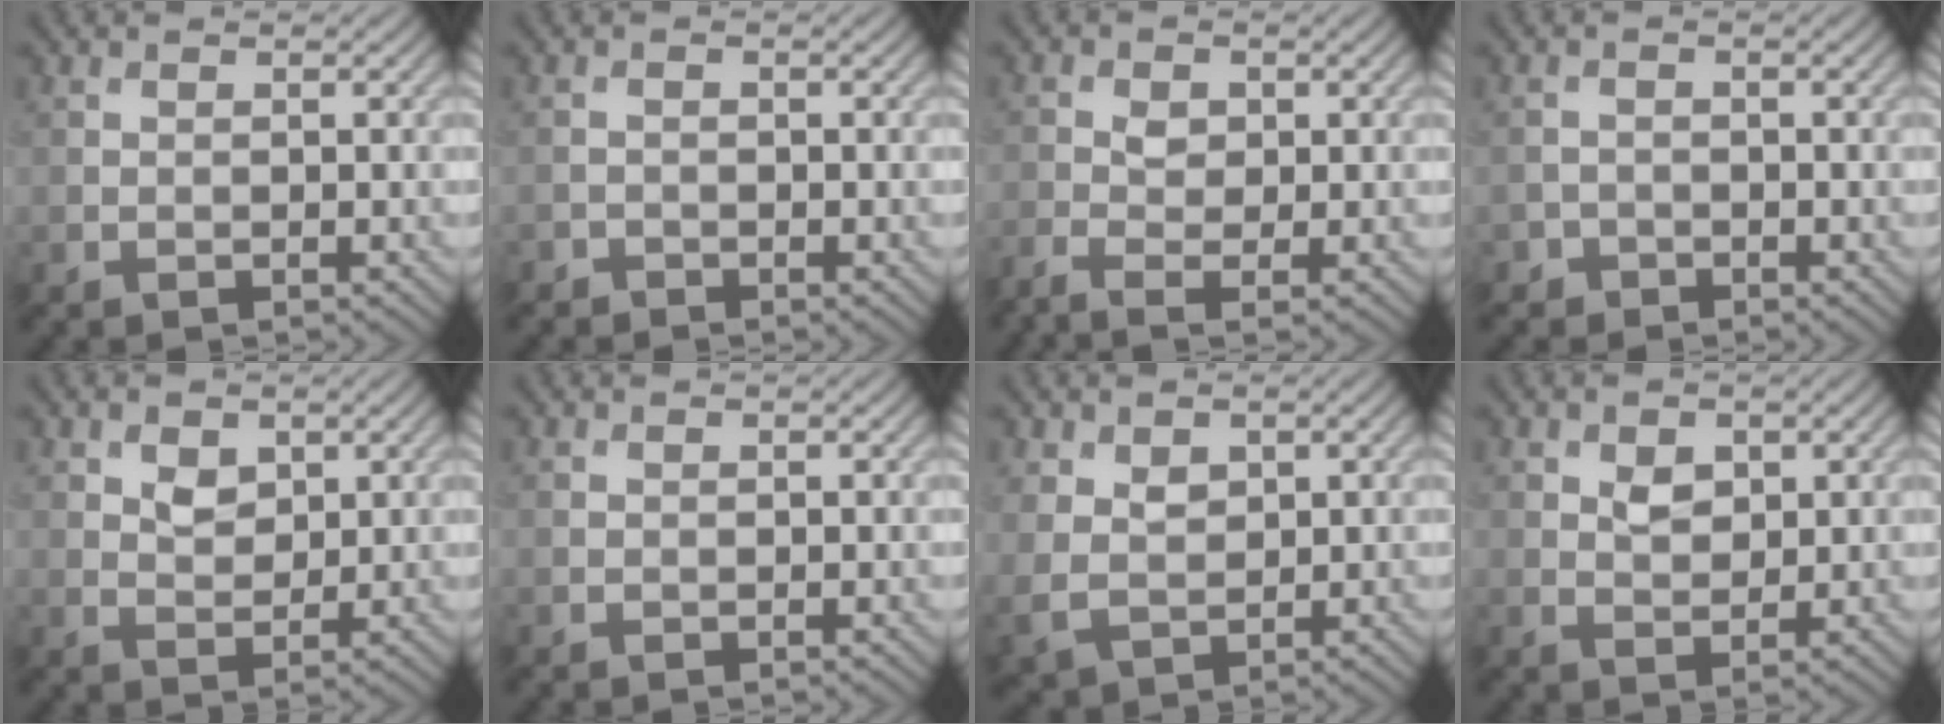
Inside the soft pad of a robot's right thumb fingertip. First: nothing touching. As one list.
[{"total": 0.9, "force": [-0.9, 0.3, 0.0], "torque": [0.001, -0.002, -0.019]}, {"total": 2.5, "force": [-1.0, 1.2, 2.0], "torque": [-0.048, 0.000, -0.025]}, {"total": 1.4, "force": [-1.0, 0.9, -0.1], "torque": [0.007, 0.002, -0.024]}, {"total": 2.6, "force": [1.3, 1.7, 1.5], "torque": [-0.028, -0.003, 0.025]}, {"total": 0.0}, {"total": 3.7, "force": [1.2, 2.8, 2.2], "torque": [-0.056, -0.008, 0.028]}, {"total": 2.3, "force": [0.9, 1.6, 1.4], "torque": [-0.026, -0.003, 0.018]}]